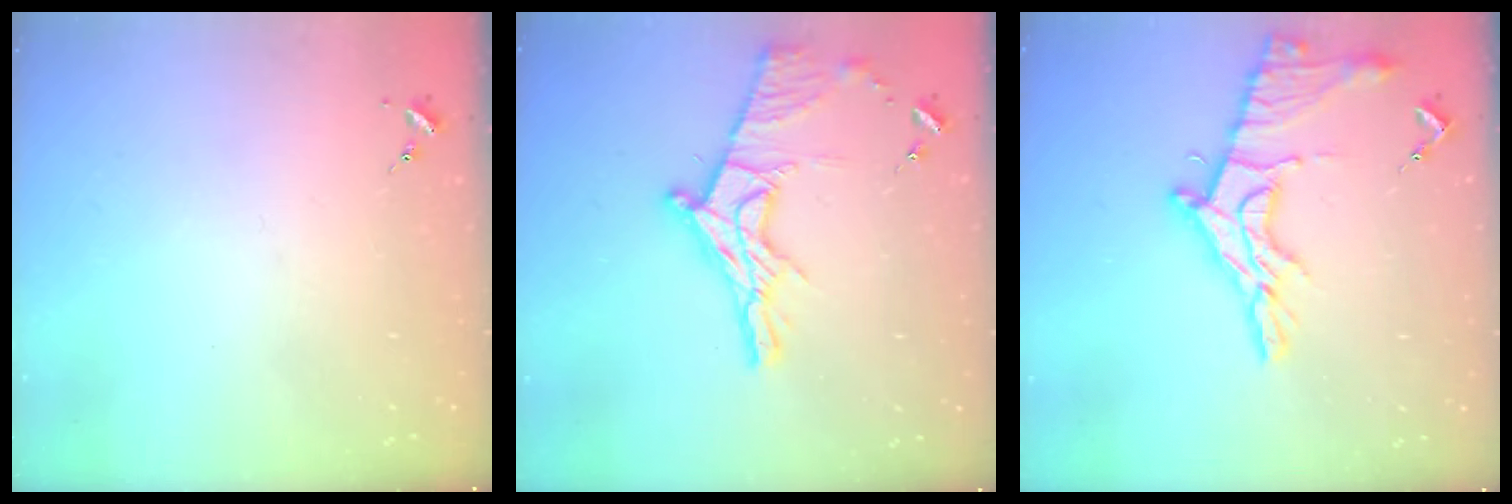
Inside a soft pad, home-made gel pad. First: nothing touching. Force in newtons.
{"total": 18.9, "press": 18.9, "slide": 1.3}
{"total": 17.8, "press": 17.8, "slide": 1.2}